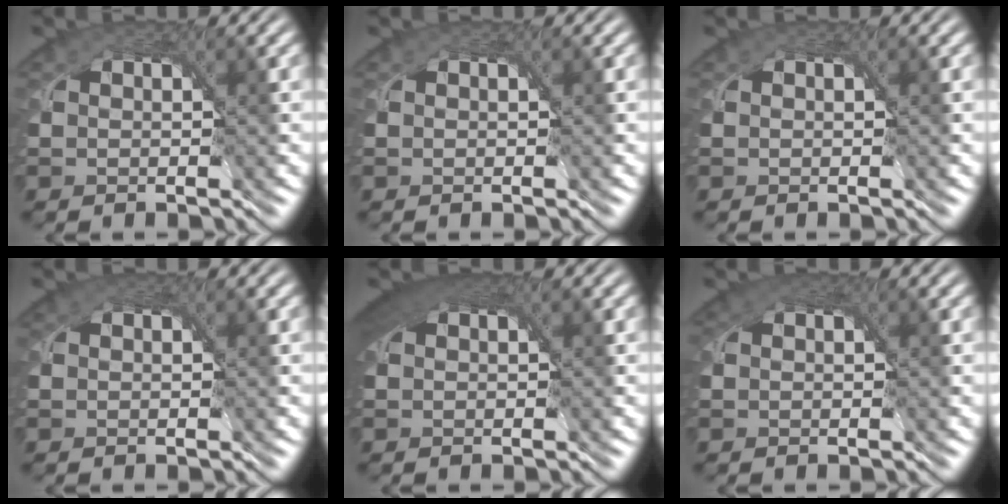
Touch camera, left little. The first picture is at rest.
{"total": 0.0}
{"total": 0.0}
{"total": 0.7, "force": [0.3, 0.4, 0.4], "torque": [-0.010, 0.000, 0.003]}
{"total": 4.6, "force": [2.2, 2.4, 3.2], "torque": [-0.063, 0.008, 0.028]}
{"total": 2.2, "force": [0.9, 1.5, 1.2], "torque": [-0.031, 0.004, 0.008]}